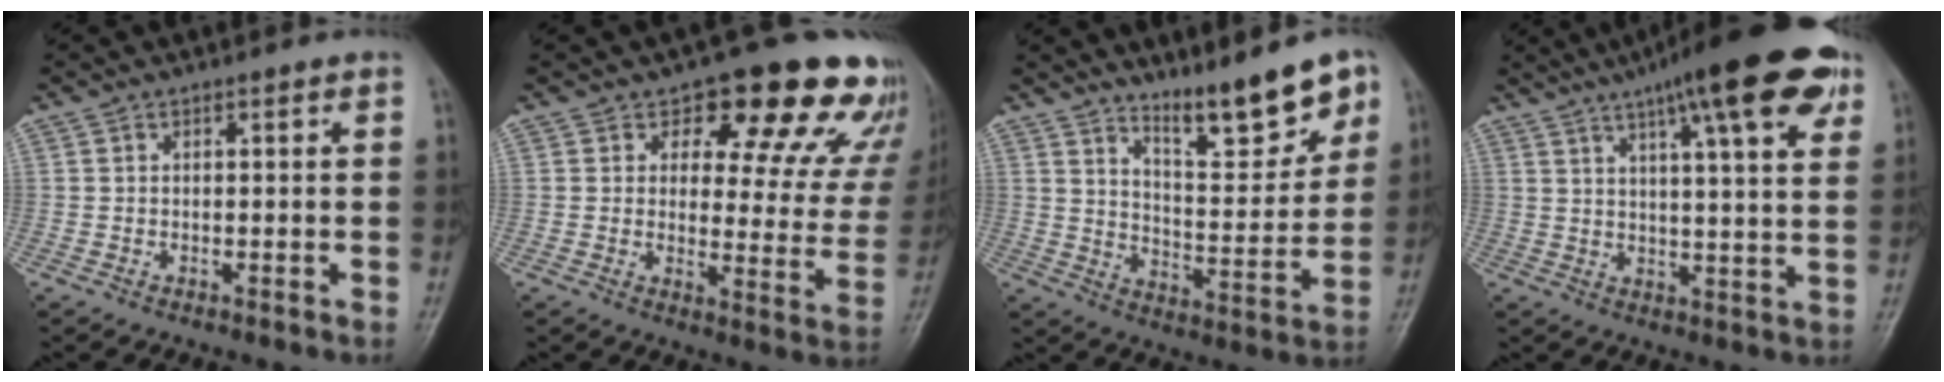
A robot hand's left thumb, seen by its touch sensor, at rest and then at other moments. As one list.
[{"total": 18.0, "force": [12.8, 8.4, 9.5], "torque": [-0.049, -0.068, 0.139]}, {"total": 13.3, "force": [9.4, 3.6, 8.7], "torque": [-0.099, -0.068, 0.155]}, {"total": 18.6, "force": [10.3, 4.1, 14.9], "torque": [-0.203, -0.012, 0.142]}]